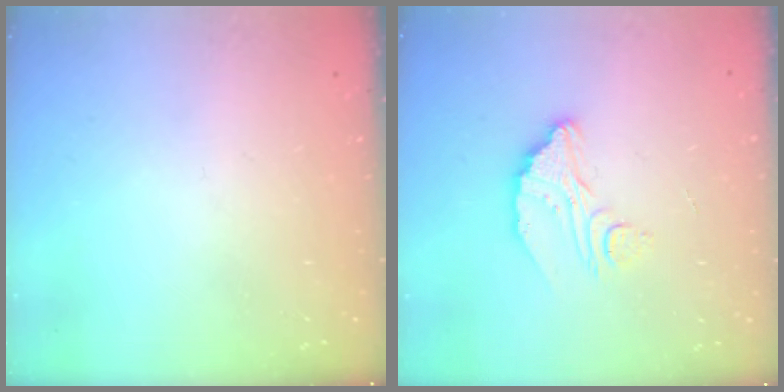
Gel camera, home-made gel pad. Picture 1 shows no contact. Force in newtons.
{"total": 9.6, "press": 9.6, "slide": 0.7}